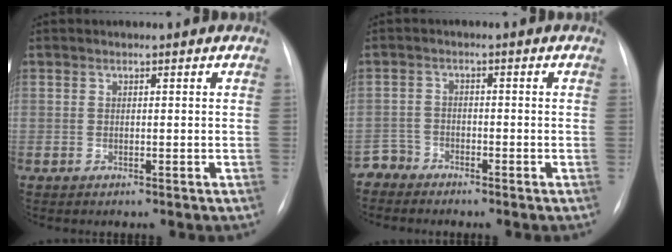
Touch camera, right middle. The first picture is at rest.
{"total": 2.6, "force": [-2.2, 0.8, -1.1], "torque": [0.024, -0.003, -0.046]}